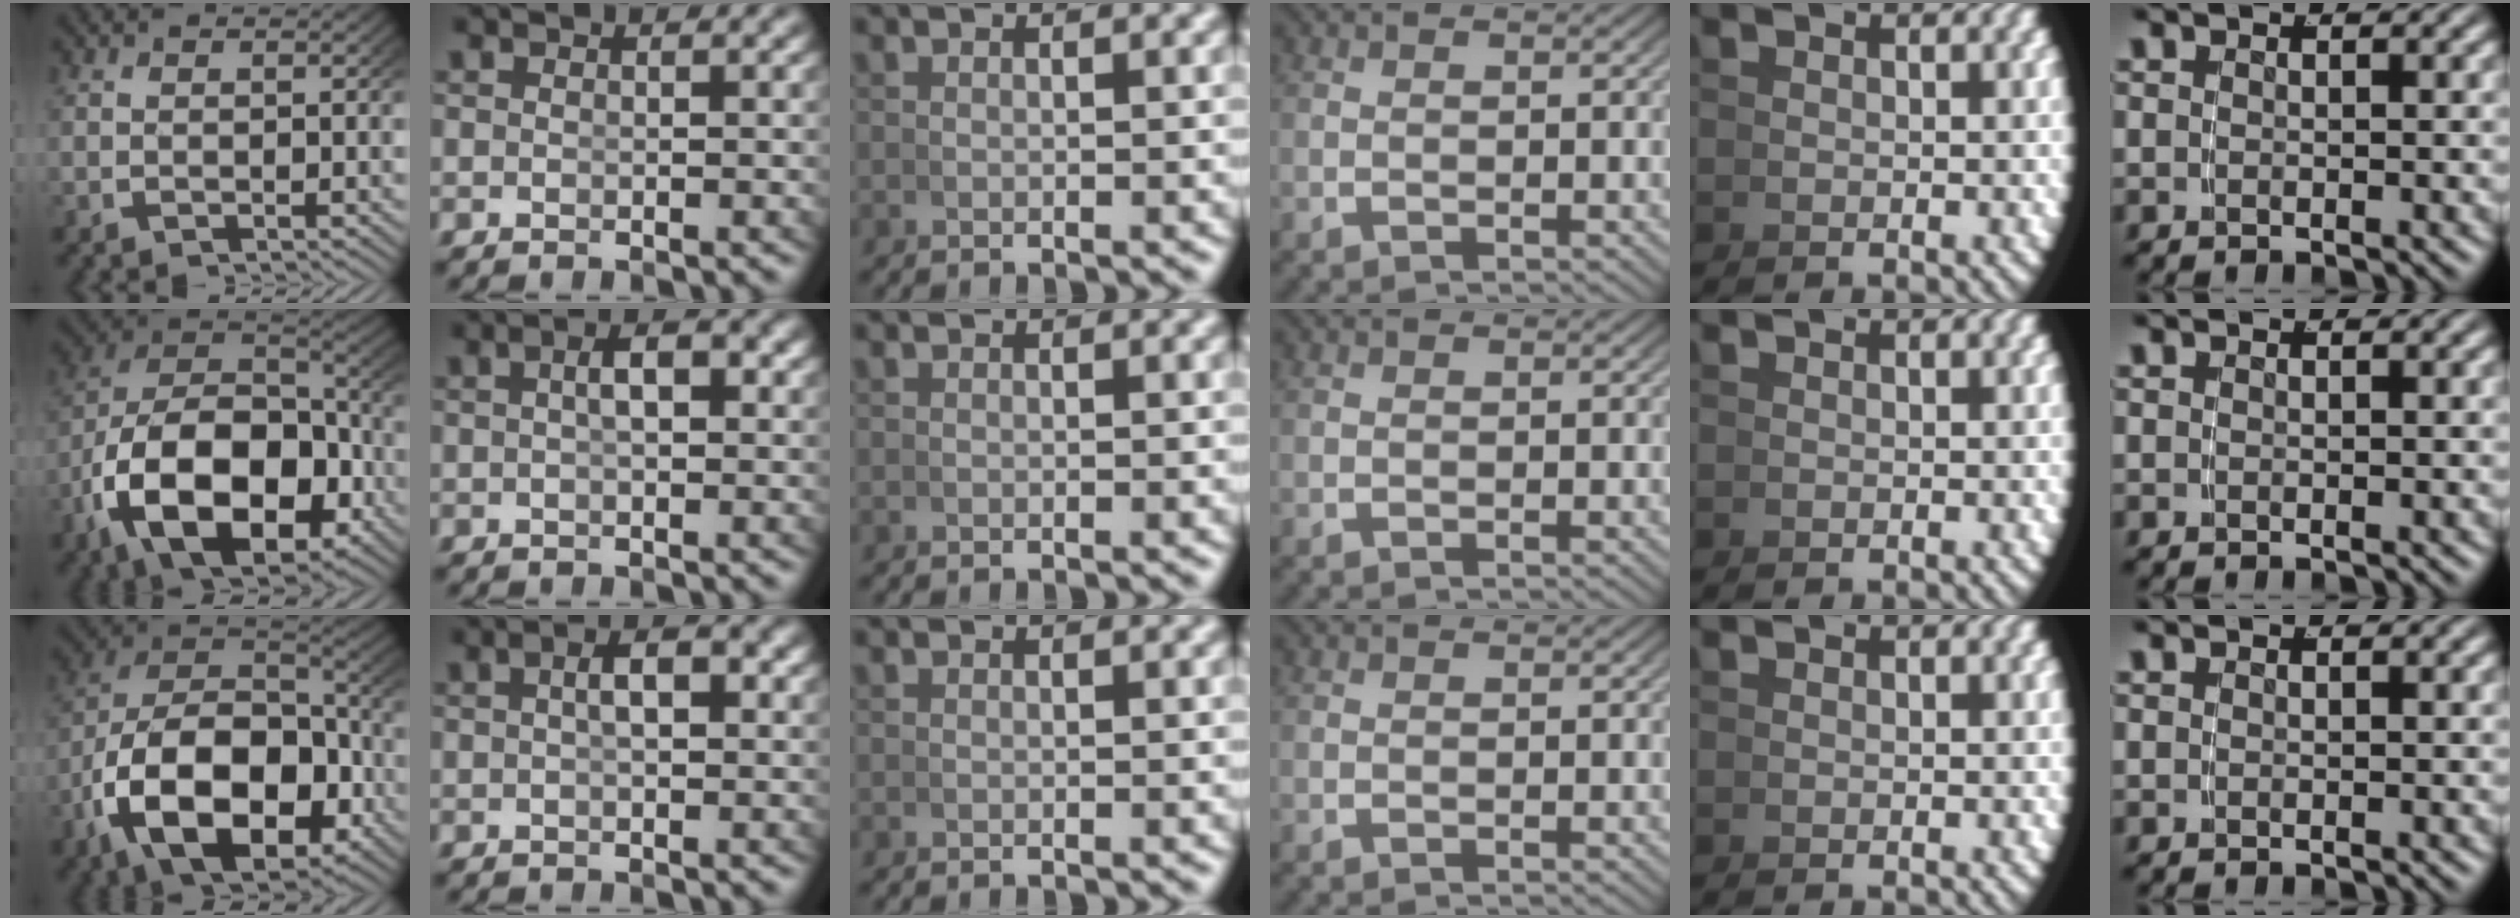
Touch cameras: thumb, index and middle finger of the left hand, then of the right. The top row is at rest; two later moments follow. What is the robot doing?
{"motion": "grasp_and_lifting", "object": "photo album"}